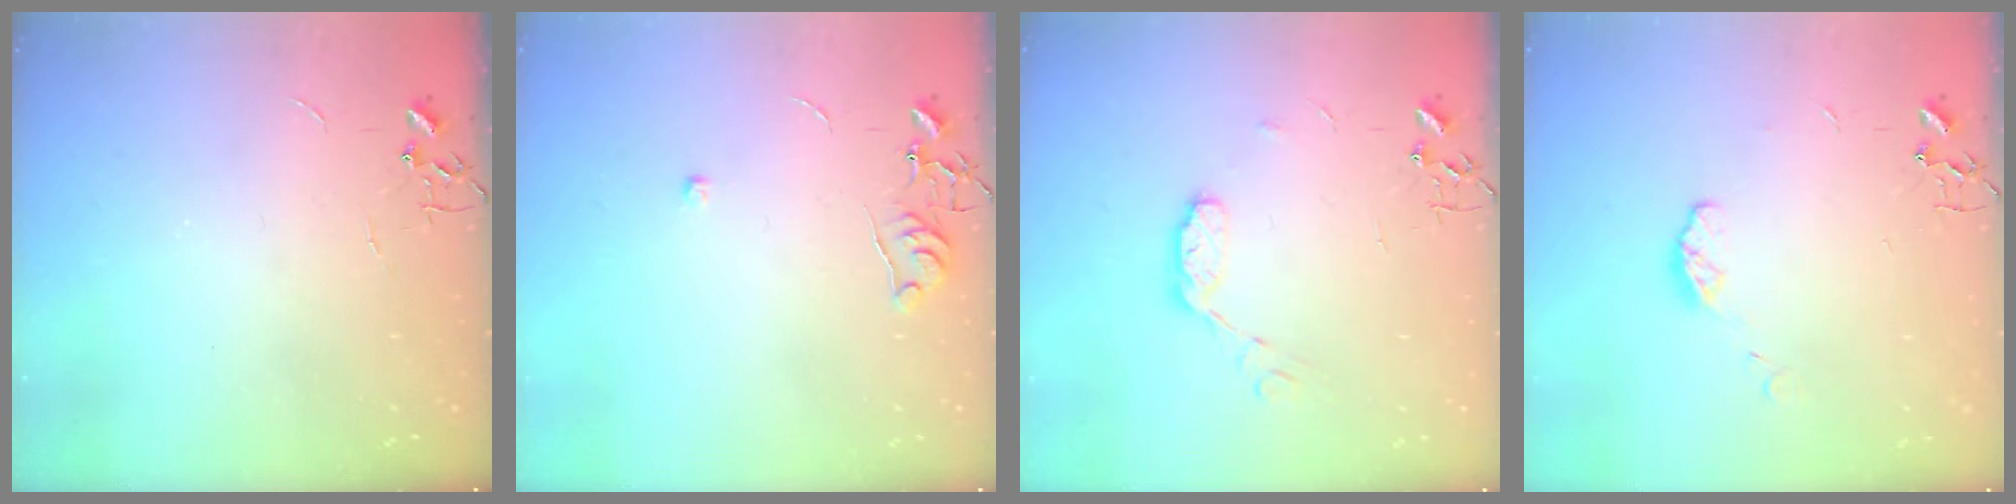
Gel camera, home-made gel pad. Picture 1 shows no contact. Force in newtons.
{"total": 6.1, "press": 6.1, "slide": 0.7}
{"total": 8.0, "press": 8.0, "slide": 0.5}
{"total": 5.9, "press": 5.9, "slide": 0.5}